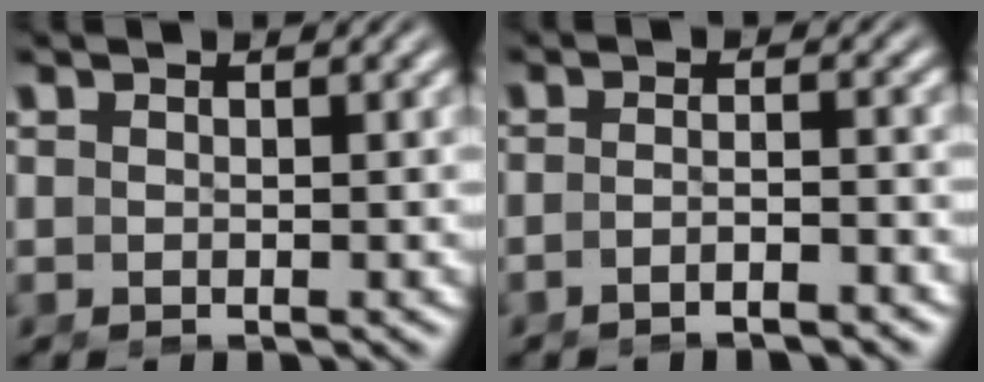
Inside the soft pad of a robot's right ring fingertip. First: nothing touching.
{"total": 2.8, "force": [-2.3, -0.3, 1.6], "torque": [-0.024, -0.003, -0.042]}